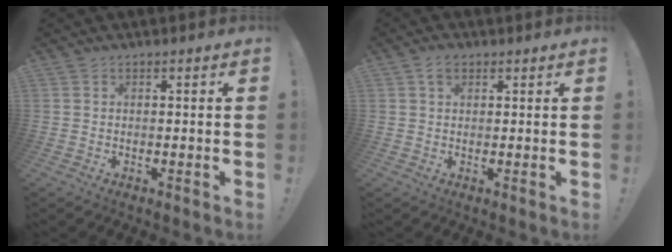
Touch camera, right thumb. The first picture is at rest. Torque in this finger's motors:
{"motor_torque": [-0.02, 0.58, 0.11, -0.08, 0.00]}